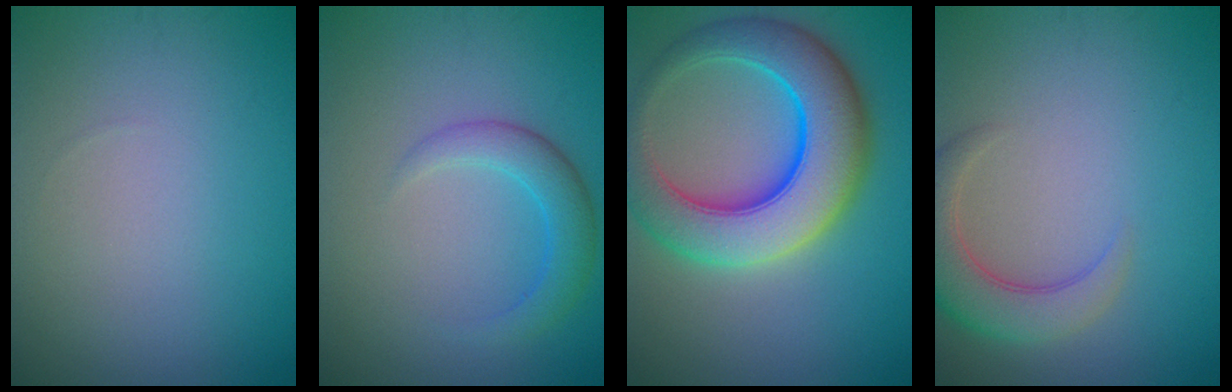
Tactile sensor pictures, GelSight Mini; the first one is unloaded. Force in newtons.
{"total": 3.0, "press": 3.0, "slide": 0.1}
{"total": 10.1, "press": 10.1, "slide": 0.4}
{"total": 4.4, "press": 4.4, "slide": 0.4}